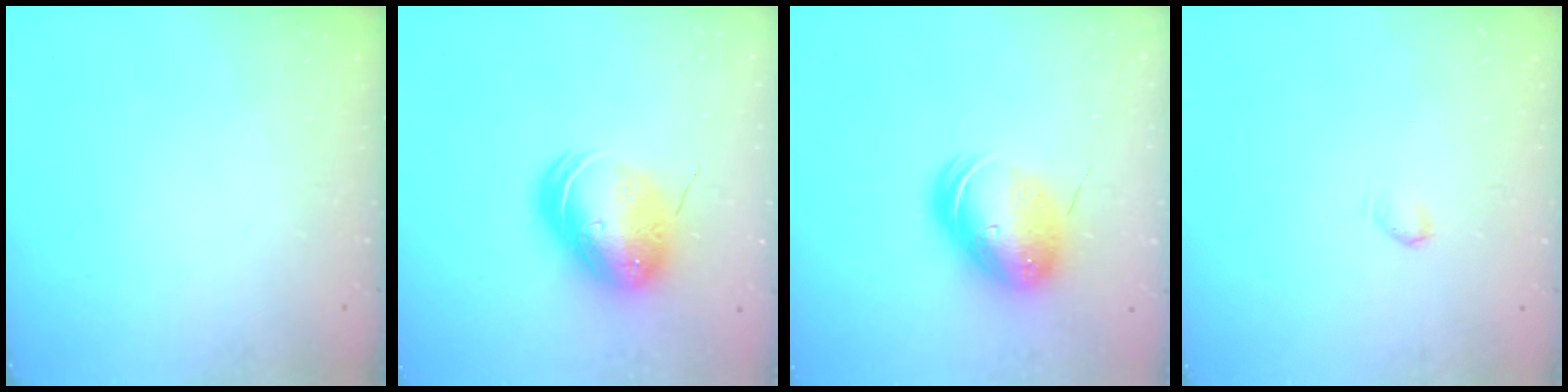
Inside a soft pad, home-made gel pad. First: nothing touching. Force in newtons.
{"total": 13.0, "press": 12.7, "slide": 2.7}
{"total": 10.7, "press": 10.4, "slide": 2.1}
{"total": 2.2, "press": 2.2, "slide": 0.4}